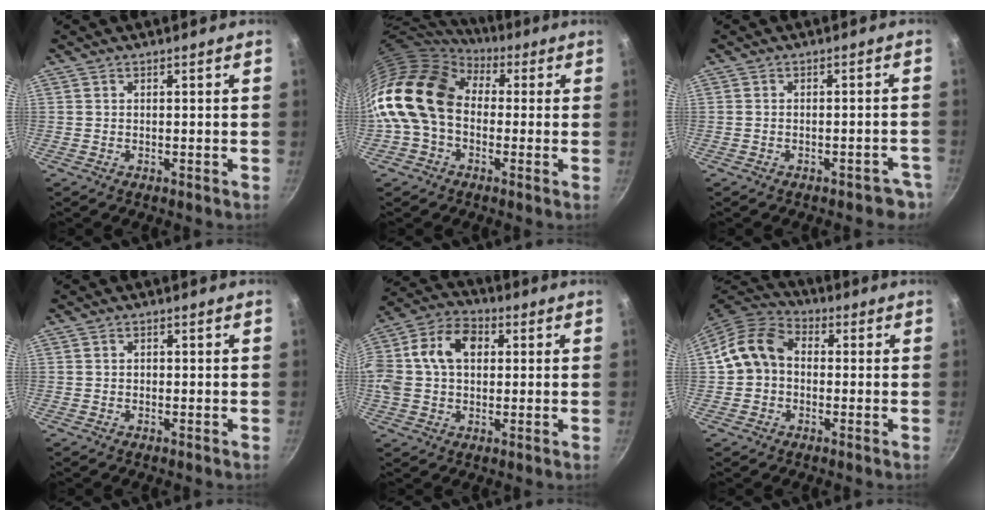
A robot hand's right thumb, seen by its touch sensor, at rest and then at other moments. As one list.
[{"total": 17.3, "force": [1.0, 12.7, 11.7], "torque": [-0.208, 0.035, 0.000]}, {"total": 4.6, "force": [-3.3, 2.4, 2.1], "torque": [0.007, 0.048, -0.019]}, {"total": 0.6, "force": [-0.1, 0.6, 0.2], "torque": [-0.001, 0.003, -0.001]}, {"total": 15.4, "force": [2.5, 11.0, 10.4], "torque": [-0.191, 0.031, 0.028]}, {"total": 10.2, "force": [0.2, 8.0, 6.3], "torque": [-0.097, 0.030, -0.013]}]